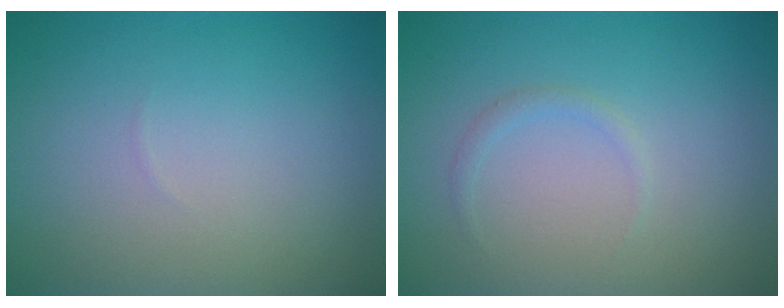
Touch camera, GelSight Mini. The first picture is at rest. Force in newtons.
{"total": 0.7, "press": 0.7, "slide": 0.1}